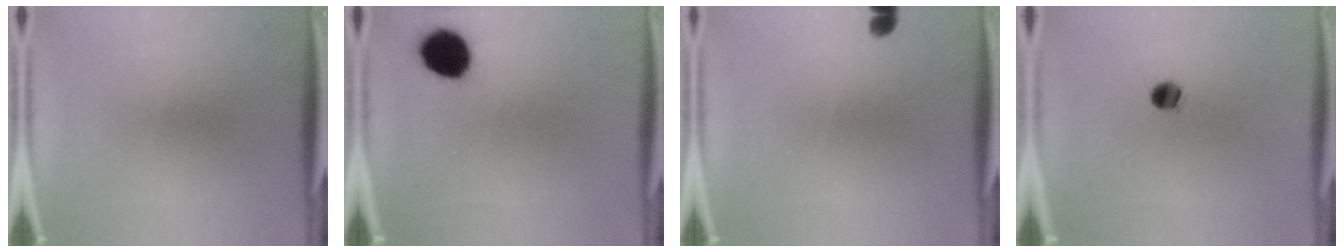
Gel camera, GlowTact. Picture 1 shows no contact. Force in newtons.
{"total": 9.2}
{"total": 1.4}
{"total": 3.2}